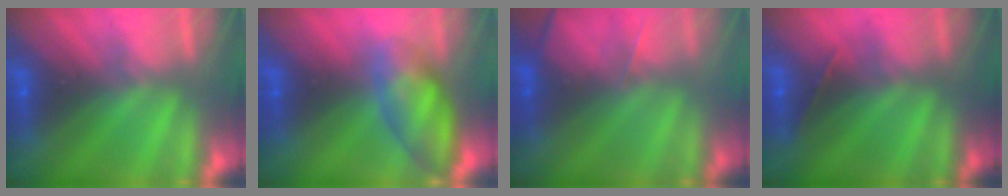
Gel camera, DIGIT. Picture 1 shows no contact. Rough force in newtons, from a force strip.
{"total": 5.0}
{"total": 2.1}
{"total": 1.5}